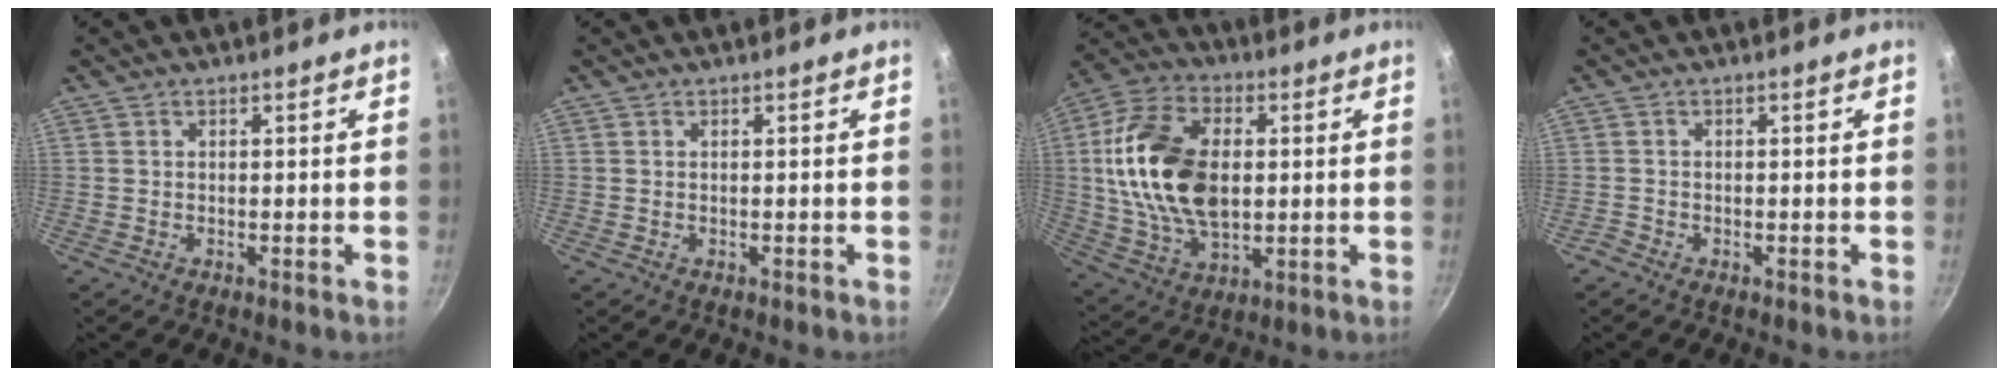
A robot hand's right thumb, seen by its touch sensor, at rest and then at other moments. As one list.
[{"total": 0.0}, {"total": 20.9, "force": [1.7, 13.0, 16.2], "torque": [-0.293, 0.006, 0.029]}, {"total": 1.1, "force": [-0.9, 0.6, 0.2], "torque": [-0.011, 0.010, -0.019]}]